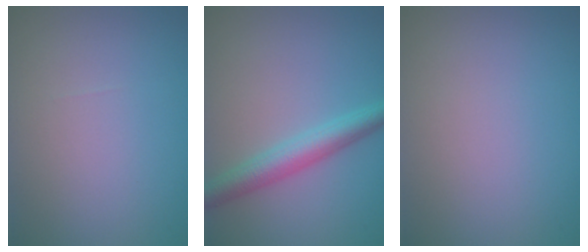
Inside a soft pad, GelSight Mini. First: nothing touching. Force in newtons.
{"total": 3.8, "press": 3.8, "slide": 0.2}
{"total": 0.0}